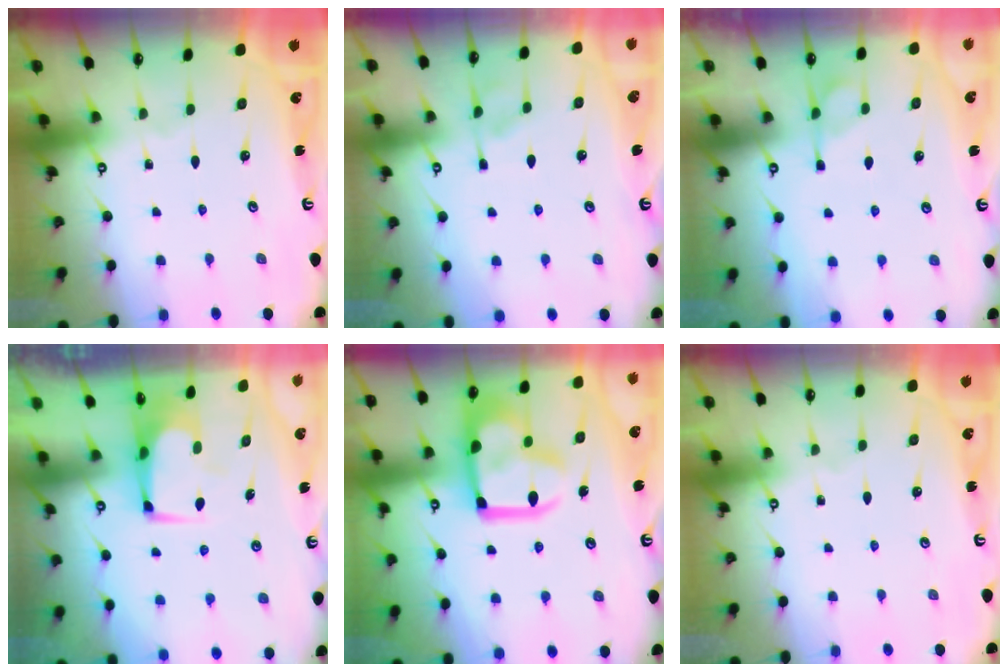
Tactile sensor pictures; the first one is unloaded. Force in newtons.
{"total": 4.9, "press": 4.8, "slide": 0.7}
{"total": 1.1, "press": 0.0, "slide": 1.0}
{"total": 1.0, "press": 0.9, "slide": 0.2}
{"total": 18.7, "press": 18.6, "slide": 2.1}
{"total": 0.0}